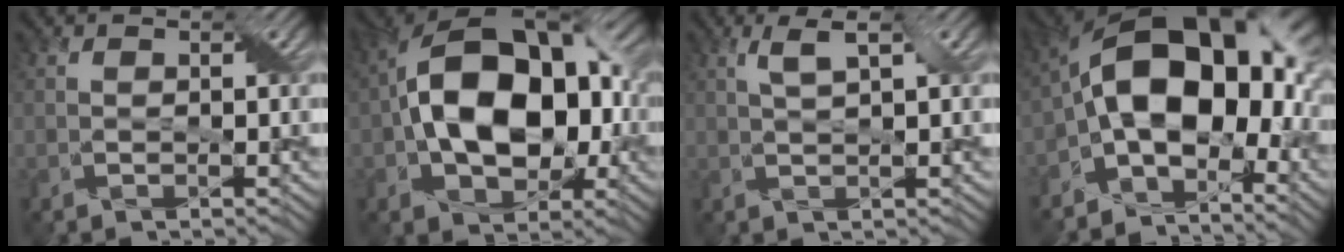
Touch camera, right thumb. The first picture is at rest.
{"total": 16.7, "force": [0.0, 10.7, 12.9], "torque": [-0.217, 0.012, -0.009]}
{"total": 2.3, "force": [1.5, -0.3, 1.7], "torque": [-0.039, 0.009, 0.027]}
{"total": 16.5, "force": [-2.2, 10.0, 12.9], "torque": [-0.207, 0.002, -0.038]}